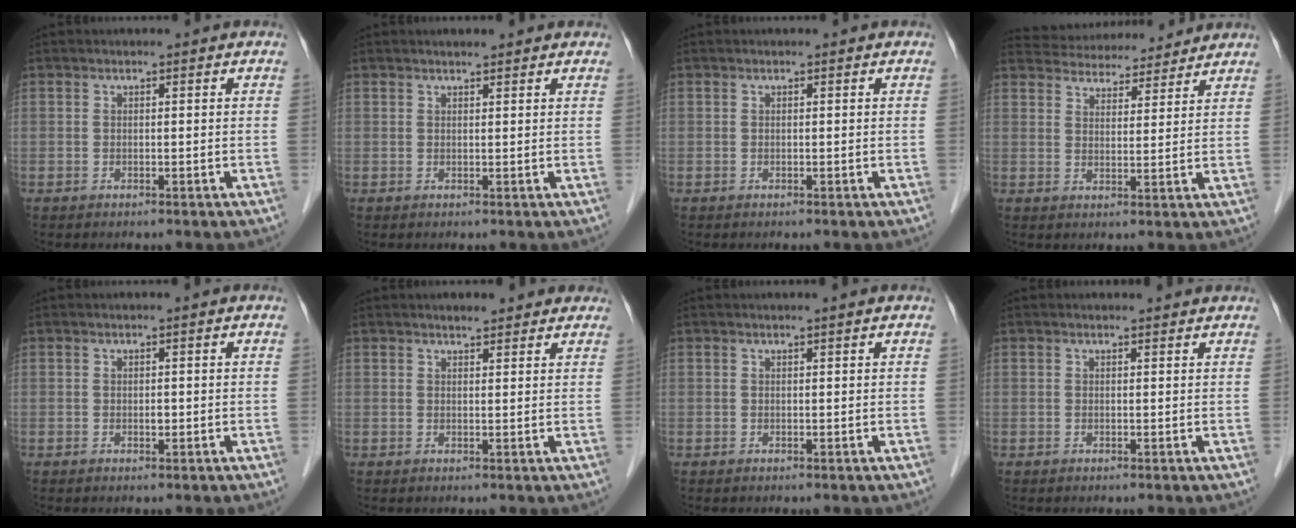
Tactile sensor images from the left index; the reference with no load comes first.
{"total": 1.8, "force": [1.6, 0.3, 0.9], "torque": [-0.015, 0.013, 0.024]}
{"total": 0.0}
{"total": 12.6, "force": [12.0, 2.9, 2.7], "torque": [-0.037, 0.025, 0.173]}
{"total": 0.6, "force": [0.0, 0.3, 0.5], "torque": [-0.007, 0.000, 0.001]}
{"total": 4.0, "force": [3.5, 1.0, 1.7], "torque": [-0.019, 0.018, 0.043]}
{"total": 0.5, "force": [0.4, -0.2, 0.3], "torque": [-0.012, -0.004, 0.014]}
{"total": 2.0, "force": [2.0, 0.2, 0.2], "torque": [-0.010, 0.005, 0.021]}